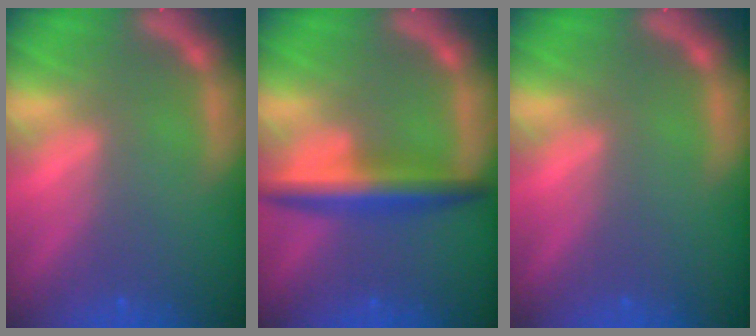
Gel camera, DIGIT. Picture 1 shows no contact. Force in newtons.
{"total": 5.0}
{"total": 0.0}